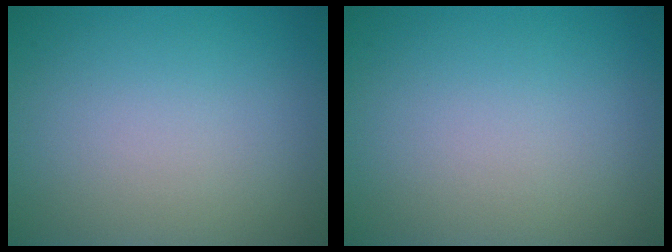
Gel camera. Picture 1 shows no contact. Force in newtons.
{"total": 0.0}